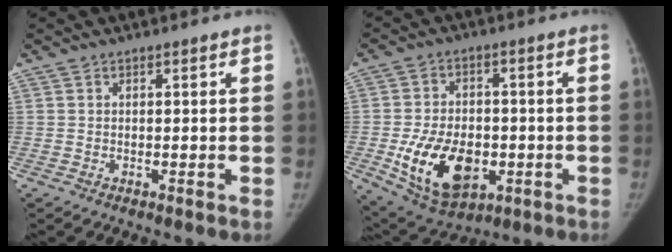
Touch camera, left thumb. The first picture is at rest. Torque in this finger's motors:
{"motor_torque": [1.29, 1.31, 0.88, -0.62, 0.27]}